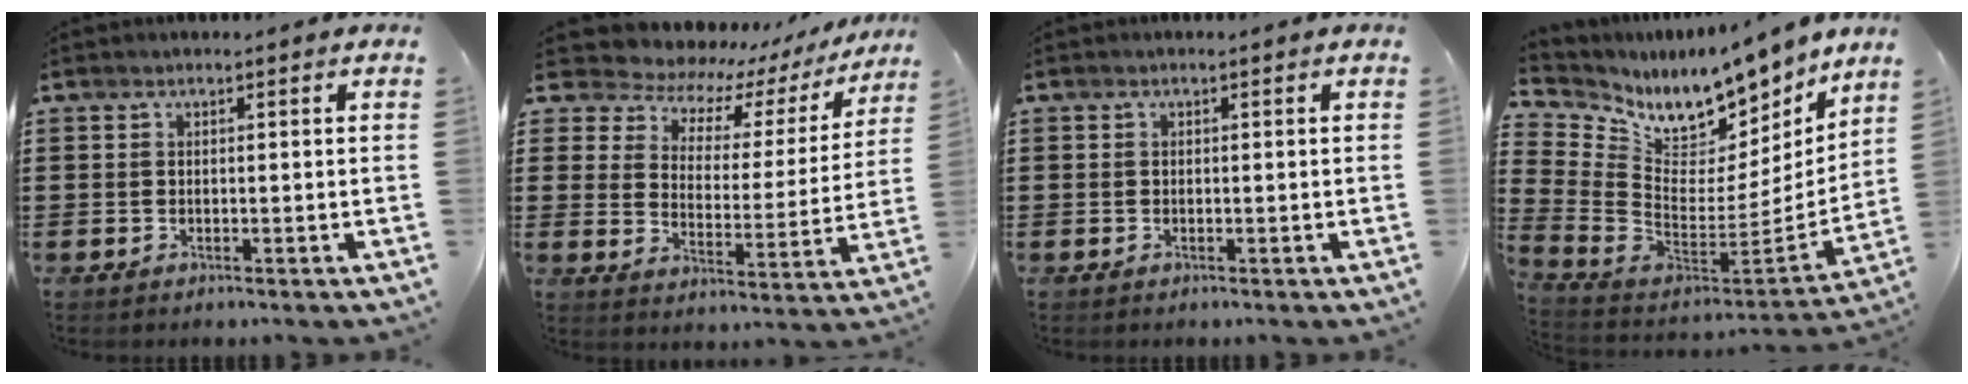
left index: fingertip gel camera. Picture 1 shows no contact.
{"total": 5.8, "force": [5.1, 2.7, 0.7], "torque": [-0.044, -0.044, 0.083]}
{"total": 0.0}
{"total": 10.2, "force": [8.5, 3.8, 4.1], "torque": [-0.109, -0.073, 0.149]}